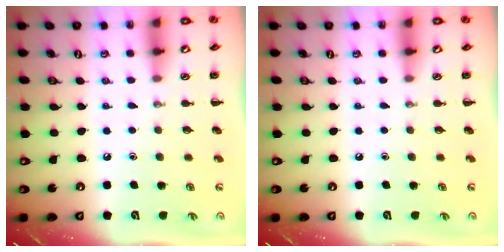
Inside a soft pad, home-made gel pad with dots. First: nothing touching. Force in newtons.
{"total": 0.0}